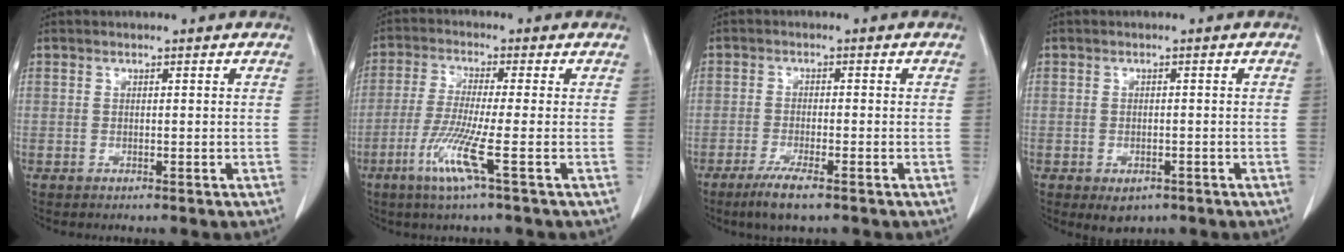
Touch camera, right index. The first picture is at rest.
{"total": 7.6, "force": [-3.2, -0.9, 6.8], "torque": [-0.140, -0.023, -0.071]}
{"total": 4.9, "force": [-3.3, 0.4, 3.5], "torque": [-0.074, -0.013, -0.058]}
{"total": 3.0, "force": [-1.7, 1.8, 1.7], "torque": [-0.020, -0.002, -0.012]}